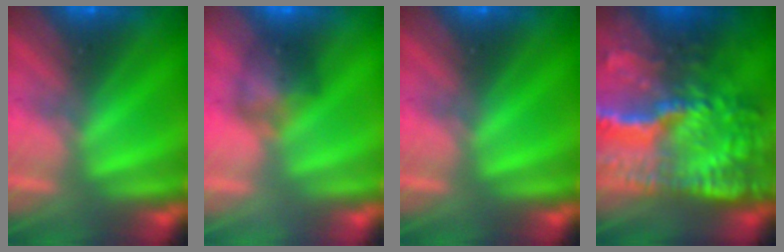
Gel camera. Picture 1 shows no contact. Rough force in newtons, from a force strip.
{"total": 2.9}
{"total": 0.0}
{"total": 7.0}